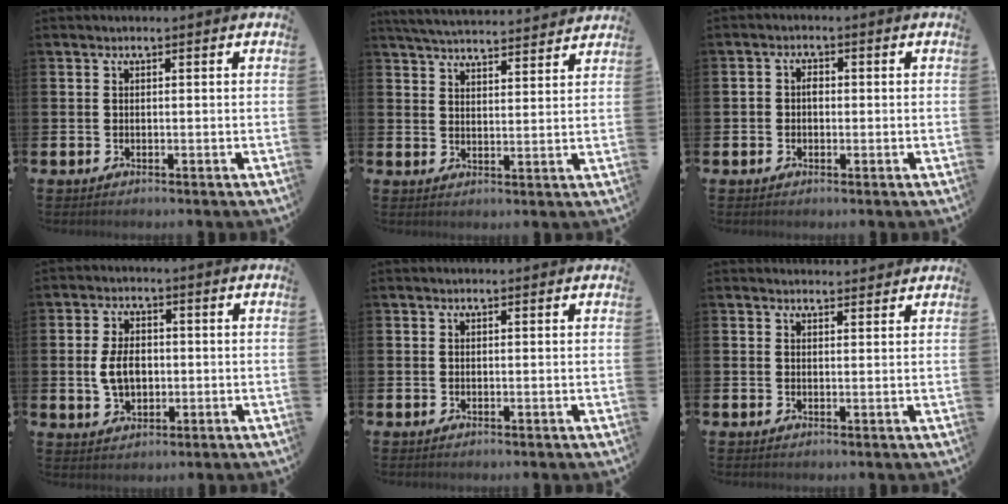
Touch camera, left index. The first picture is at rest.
{"total": 5.0, "force": [5.0, 0.3, 0.6], "torque": [-0.028, -0.034, 0.088]}
{"total": 1.8, "force": [-0.2, 1.5, 1.1], "torque": [-0.010, 0.004, -0.009]}
{"total": 5.2, "force": [-0.1, 3.5, 3.8], "torque": [-0.071, 0.005, -0.008]}
{"total": 0.0}
{"total": 2.0, "force": [2.0, 0.4, -0.1], "torque": [0.012, -0.012, 0.033]}